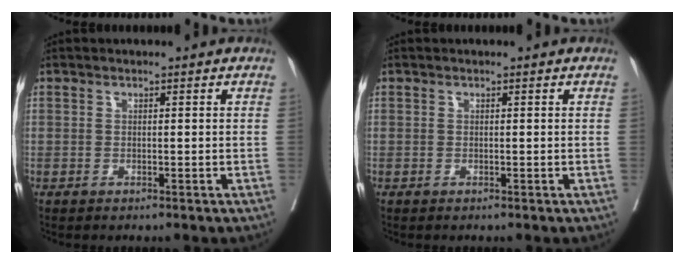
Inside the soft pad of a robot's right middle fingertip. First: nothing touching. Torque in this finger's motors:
{"motor_torque": [0.12, -0.09, 0.04, 0.00]}